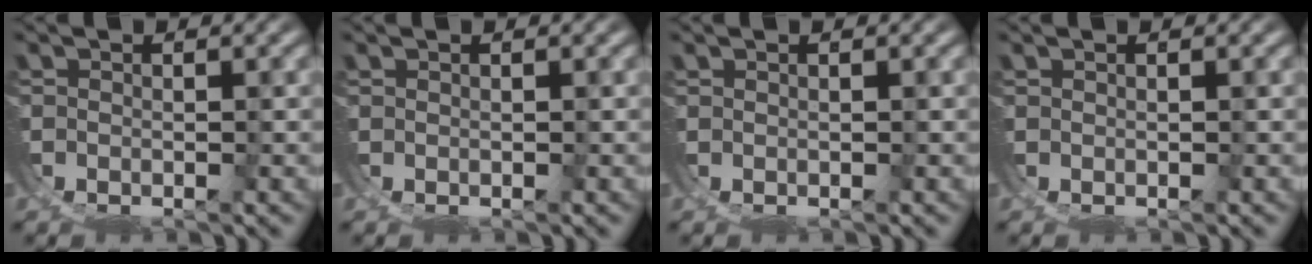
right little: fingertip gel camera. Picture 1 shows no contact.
{"total": 0.0}
{"total": 0.0}
{"total": 0.0}